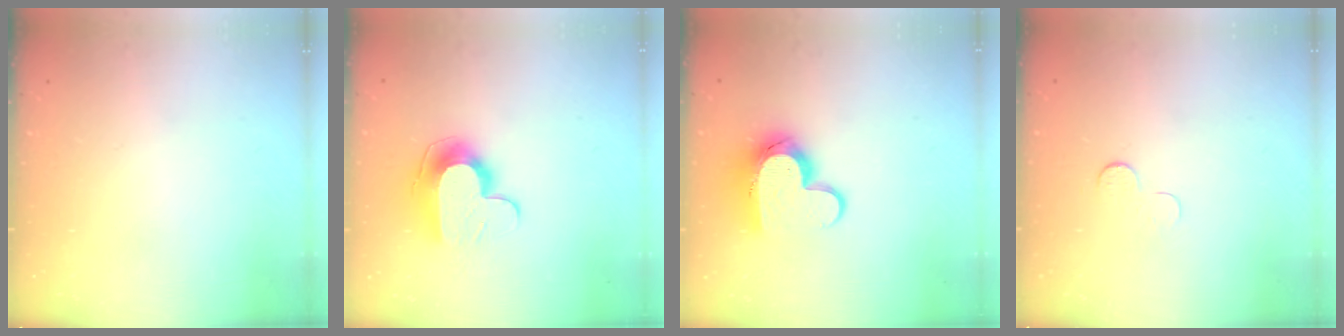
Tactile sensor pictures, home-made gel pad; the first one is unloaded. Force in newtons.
{"total": 10.0, "press": 9.9, "slide": 1.1}
{"total": 12.4, "press": 12.3, "slide": 1.0}
{"total": 3.7, "press": 3.7, "slide": 0.4}